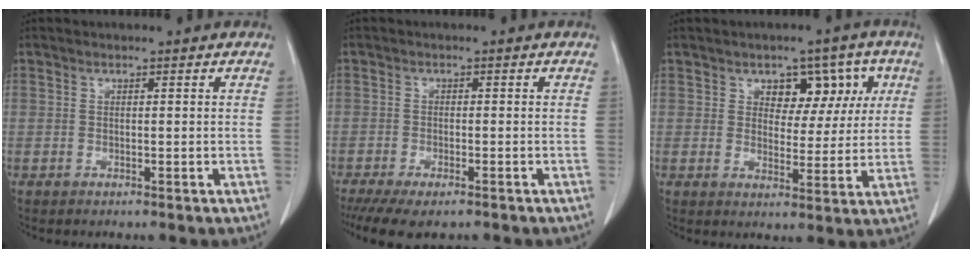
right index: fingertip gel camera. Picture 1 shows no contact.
{"total": 8.3, "force": [-6.4, 2.6, 4.6], "torque": [-0.066, -0.012, -0.096]}
{"total": 7.8, "force": [3.1, 5.0, 5.0], "torque": [-0.049, 0.023, 0.047]}